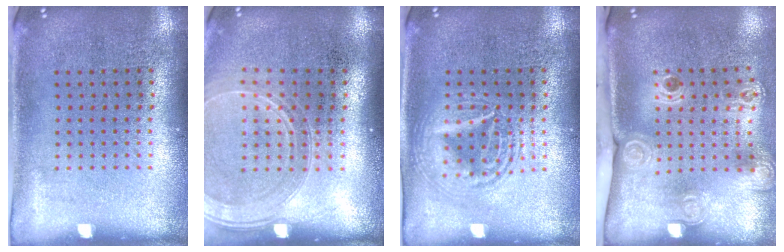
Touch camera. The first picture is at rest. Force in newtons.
{"total": 1.7, "press": 1.6, "slide": 0.7}
{"total": 2.9, "press": 2.9, "slide": 0.3}
{"total": 2.3, "press": 1.6, "slide": 1.6}